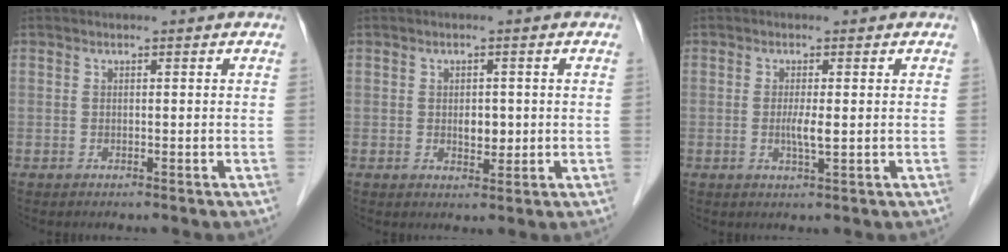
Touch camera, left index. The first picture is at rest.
{"total": 2.5, "force": [-0.2, 1.6, 2.0], "torque": [-0.032, -0.005, 0.001]}
{"total": 2.4, "force": [-0.3, 0.1, 2.4], "torque": [-0.050, -0.008, -0.005]}